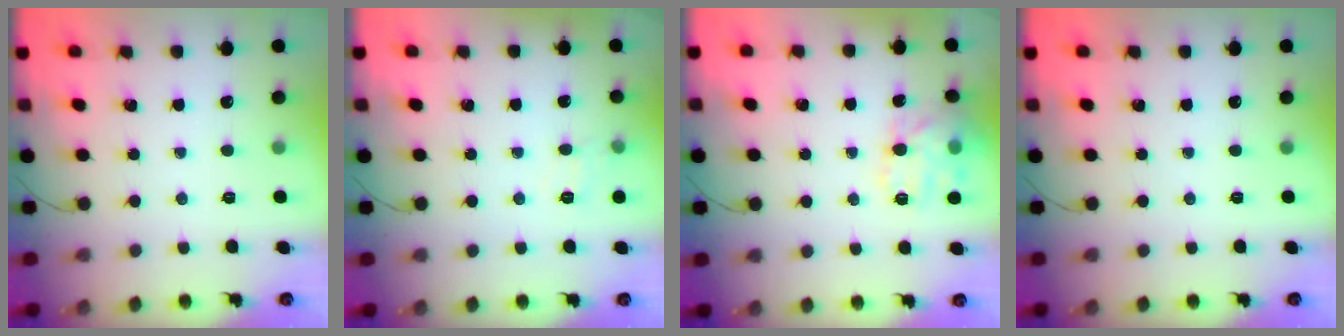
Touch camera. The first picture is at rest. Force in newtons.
{"total": 6.1, "press": 5.9, "slide": 1.4}
{"total": 11.6, "press": 11.5, "slide": 0.9}
{"total": 0.0}